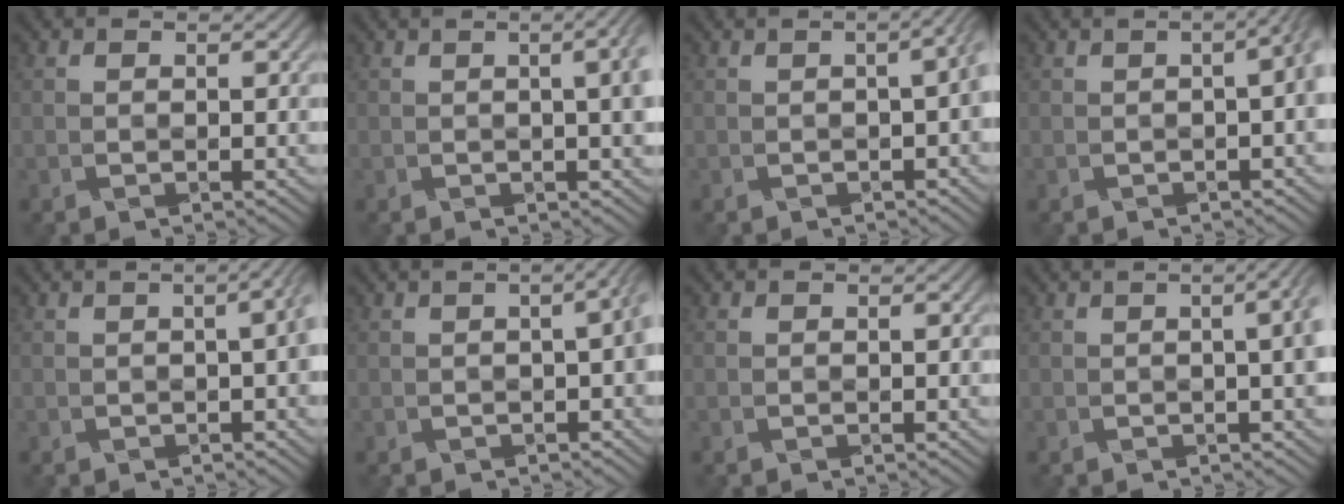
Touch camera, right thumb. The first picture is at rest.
{"total": 5.7, "force": [0.3, 1.5, 5.5], "torque": [-0.055, 0.015, 0.004]}
{"total": 3.5, "force": [-0.4, 0.7, 3.4], "torque": [-0.037, 0.009, -0.002]}
{"total": 3.8, "force": [-0.2, 0.9, 3.7], "torque": [-0.041, 0.010, 0.000]}
{"total": 4.1, "force": [-0.2, 1.0, 4.0], "torque": [-0.042, 0.009, 0.002]}
{"total": 3.4, "force": [-0.2, 0.7, 3.3], "torque": [-0.038, 0.009, 0.000]}
{"total": 0.0}
{"total": 5.3, "force": [0.0, 1.5, 5.1], "torque": [-0.047, 0.015, 0.001]}